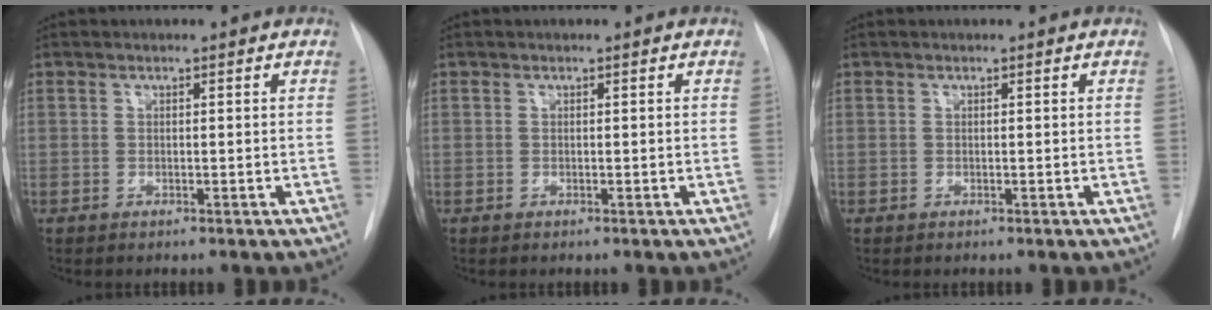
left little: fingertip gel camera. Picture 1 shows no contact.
{"total": 0.0}
{"total": 0.0}